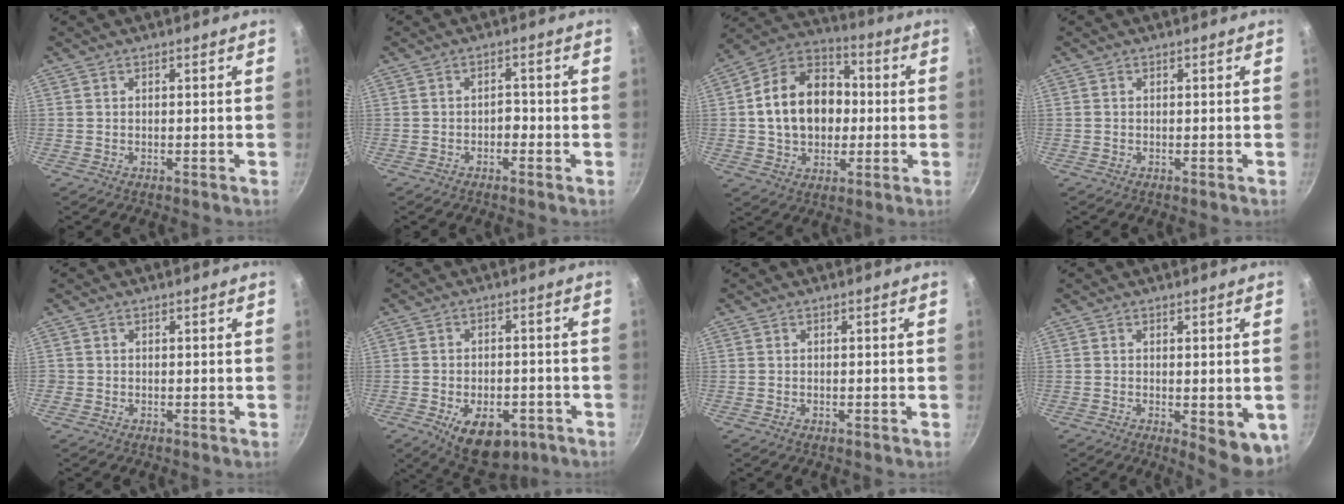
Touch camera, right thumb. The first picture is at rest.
{"total": 2.0, "force": [-1.0, 1.2, 1.2], "torque": [-0.008, 0.016, -0.017]}
{"total": 17.5, "force": [0.5, 13.3, 11.3], "torque": [-0.161, 0.032, -0.002]}
{"total": 0.0}
{"total": 0.8, "force": [-0.3, 0.7, 0.1], "torque": [-0.001, 0.001, -0.006]}
{"total": 12.6, "force": [-5.6, 7.4, 8.4], "torque": [-0.097, 0.013, -0.069]}
{"total": 0.6, "force": [-0.3, 0.4, 0.3], "torque": [-0.004, -0.001, -0.008]}
{"total": 7.9, "force": [-1.7, 3.0, 7.1], "torque": [-0.070, -0.004, -0.014]}